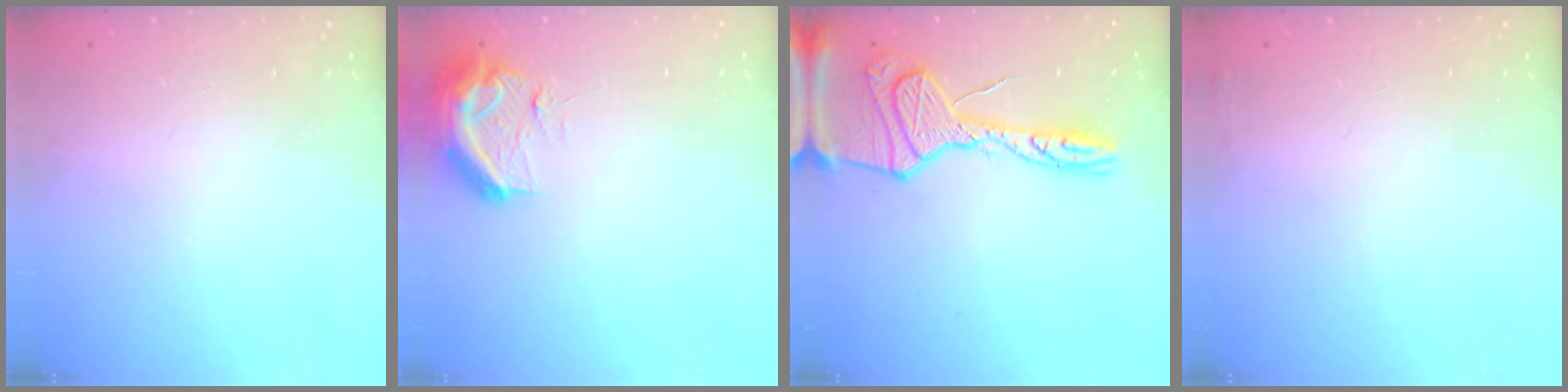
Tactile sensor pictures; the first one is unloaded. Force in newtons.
{"total": 14.4, "press": 11.8, "slide": 8.4}
{"total": 19.1, "press": 19.0, "slide": 1.7}
{"total": 3.9, "press": 3.6, "slide": 1.5}